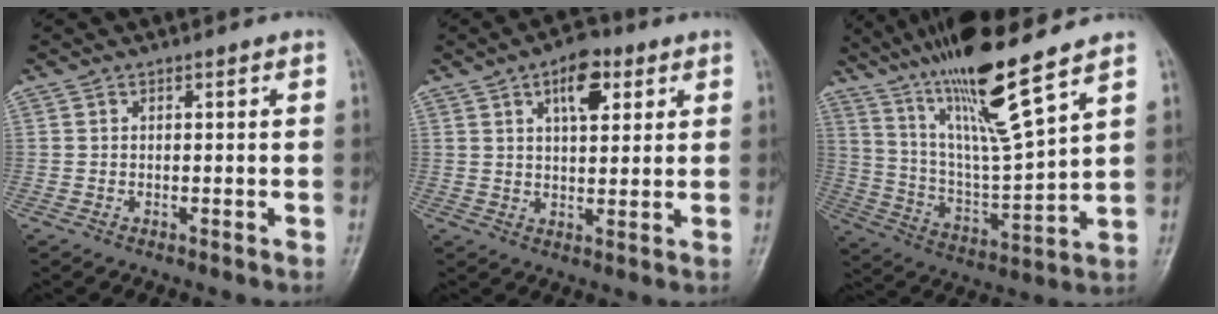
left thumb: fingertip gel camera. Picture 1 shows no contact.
{"total": 8.1, "force": [3.6, 4.0, 6.0], "torque": [-0.068, -0.011, 0.052]}
{"total": 18.4, "force": [12.9, 1.3, 13.1], "torque": [-0.220, -0.065, 0.238]}